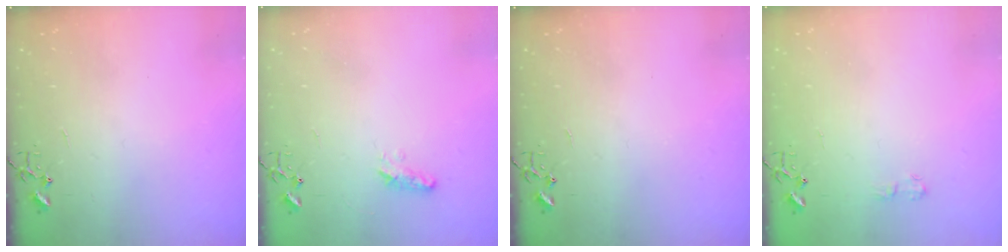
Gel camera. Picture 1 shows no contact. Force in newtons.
{"total": 6.5, "press": 6.4, "slide": 0.7}
{"total": 0.0}
{"total": 4.2, "press": 4.2, "slide": 0.5}